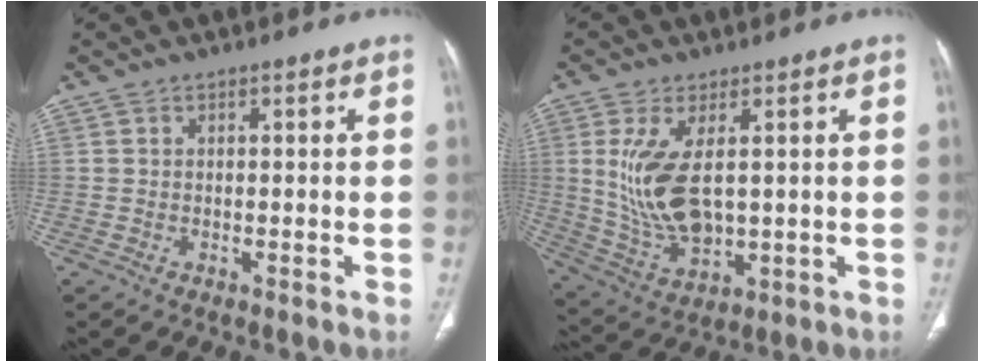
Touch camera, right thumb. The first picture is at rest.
{"total": 12.3, "force": [2.0, 5.9, 10.6], "torque": [-0.216, -0.016, 0.058]}